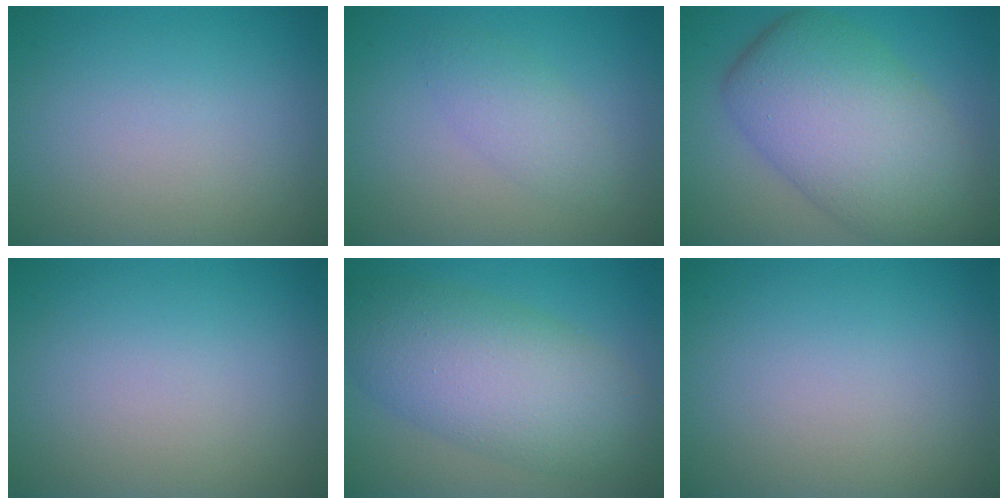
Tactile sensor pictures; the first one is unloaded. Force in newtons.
{"total": 2.2, "press": 2.2, "slide": 0.1}
{"total": 10.6, "press": 10.6, "slide": 0.4}
{"total": 0.0}
{"total": 8.6, "press": 8.6, "slide": 0.4}
{"total": 0.0}